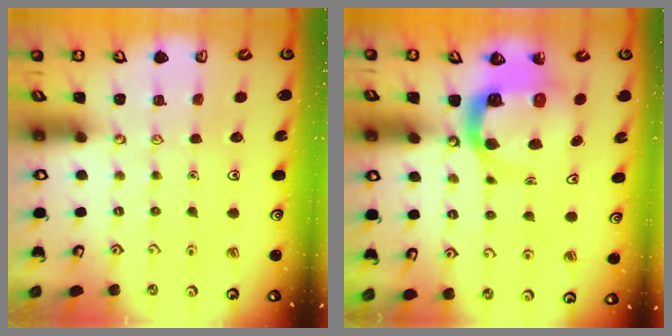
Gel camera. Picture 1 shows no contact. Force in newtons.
{"total": 10.3, "press": 10.2, "slide": 1.4}